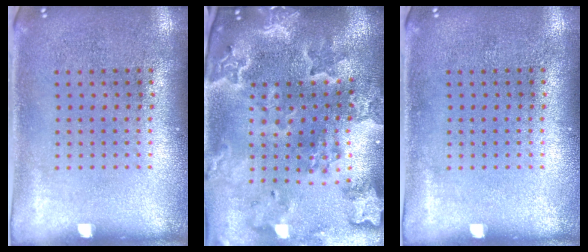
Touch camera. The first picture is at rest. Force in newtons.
{"total": 3.6, "press": 3.2, "slide": 1.8}
{"total": 0.0}